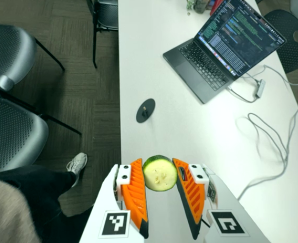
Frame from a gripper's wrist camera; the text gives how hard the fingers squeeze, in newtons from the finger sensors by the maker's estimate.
{"total": 9.7, "left": 9.3, "right": 10.0}